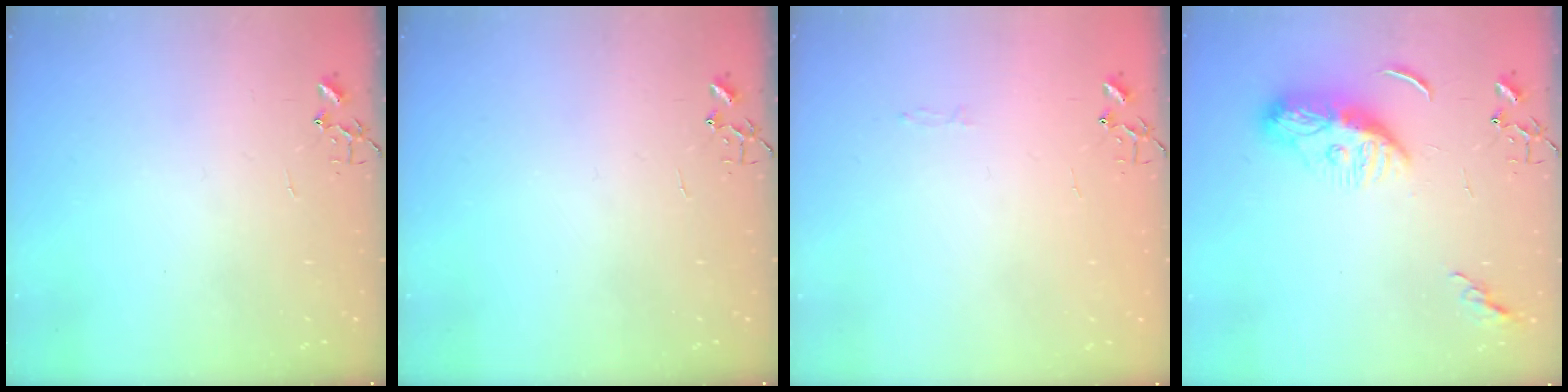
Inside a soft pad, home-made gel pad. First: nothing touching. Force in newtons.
{"total": 0.0}
{"total": 2.8, "press": 2.8, "slide": 0.4}
{"total": 9.9, "press": 9.9, "slide": 1.1}